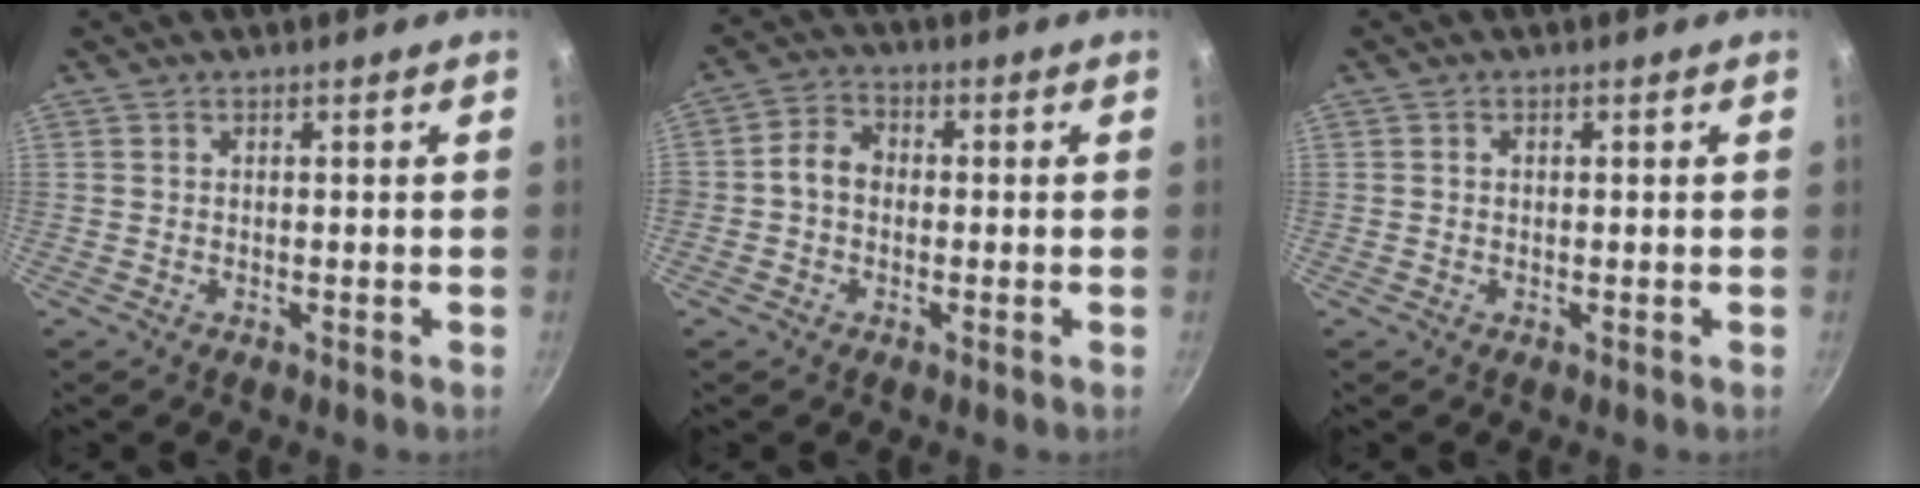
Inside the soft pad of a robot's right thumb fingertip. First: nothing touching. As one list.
[{"total": 5.1, "force": [-0.4, 4.1, 3.0], "torque": [-0.034, 0.018, -0.021]}, {"total": 0.8, "force": [0.1, 0.6, 0.5], "torque": [-0.007, 0.005, 0.002]}]